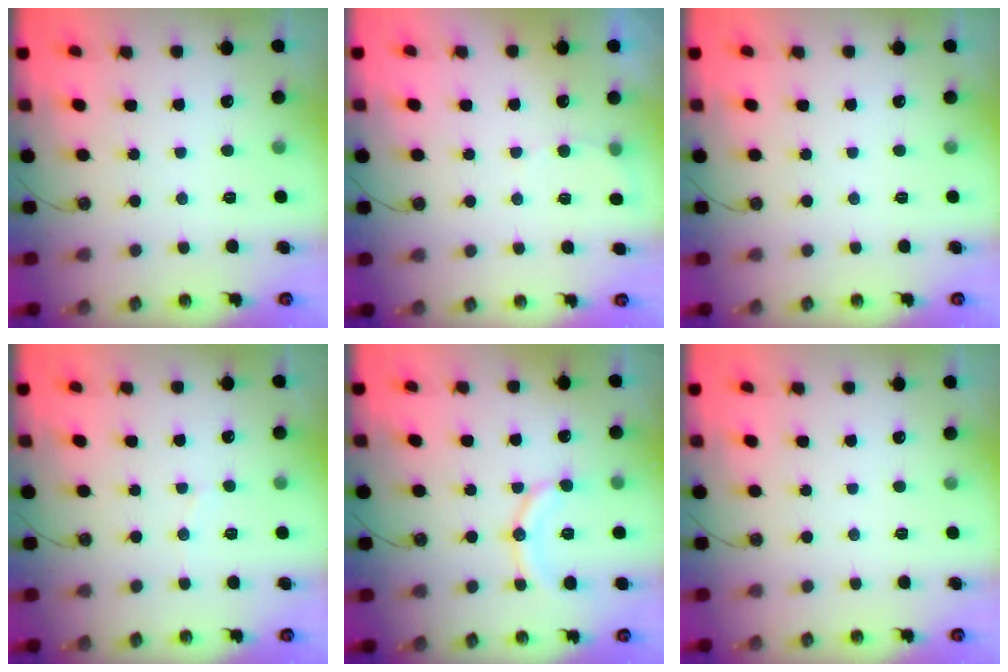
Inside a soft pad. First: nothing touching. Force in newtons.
{"total": 4.3, "press": 4.1, "slide": 1.3}
{"total": 0.0}
{"total": 3.2, "press": 3.2, "slide": 0.2}
{"total": 11.6, "press": 11.5, "slide": 1.5}
{"total": 0.0}